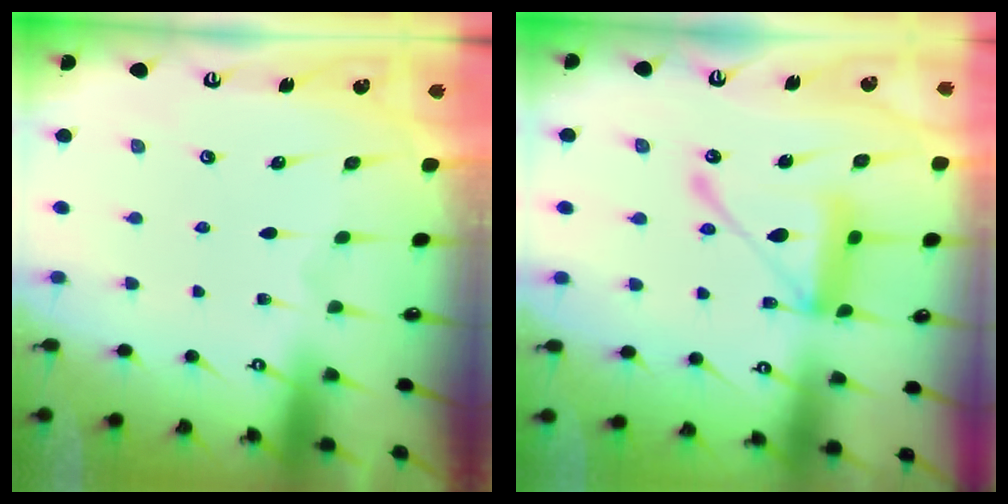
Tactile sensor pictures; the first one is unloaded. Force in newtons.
{"total": 14.0, "press": 14.0, "slide": 1.2}